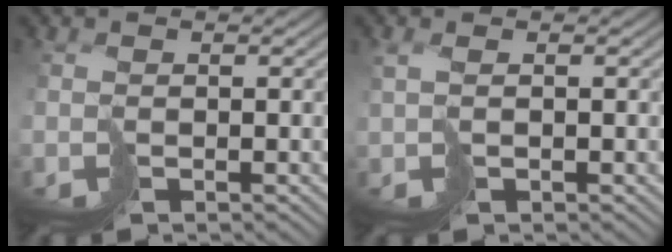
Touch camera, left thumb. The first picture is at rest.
{"total": 1.1, "force": [0.6, 0.2, 0.9], "torque": [-0.026, 0.001, 0.016]}